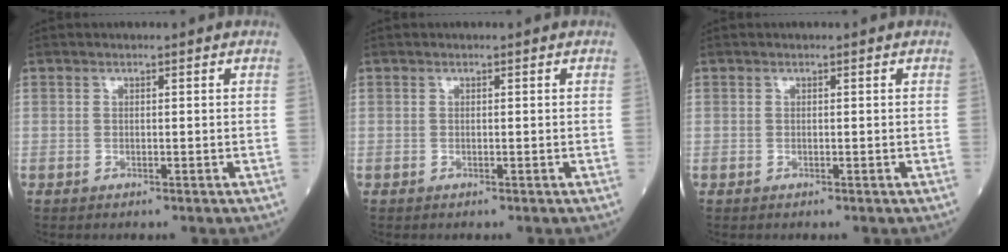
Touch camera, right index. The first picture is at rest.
{"total": 0.0}
{"total": 0.0}